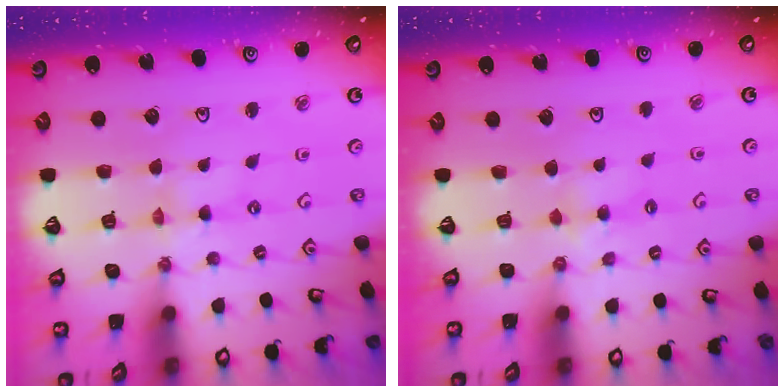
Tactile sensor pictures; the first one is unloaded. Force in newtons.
{"total": 3.9, "press": 3.9, "slide": 0.3}